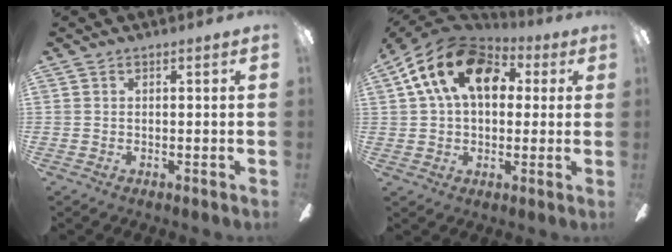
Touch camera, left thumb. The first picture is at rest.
{"total": 16.8, "force": [6.2, 10.6, 11.5], "torque": [-0.229, -0.003, 0.110]}